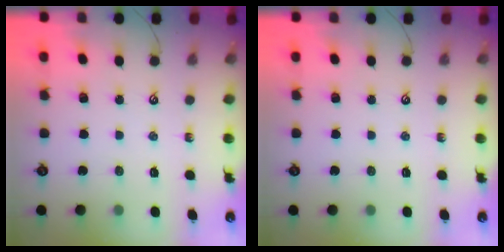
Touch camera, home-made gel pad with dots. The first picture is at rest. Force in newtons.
{"total": 0.0}